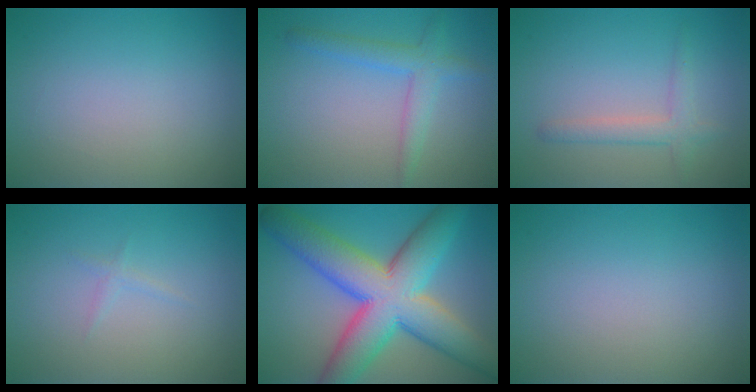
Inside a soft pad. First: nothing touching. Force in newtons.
{"total": 2.8, "press": 2.8, "slide": 0.2}
{"total": 2.1, "press": 2.1, "slide": 0.1}
{"total": 0.7, "press": 0.7, "slide": 0.1}
{"total": 12.5, "press": 12.5, "slide": 0.4}
{"total": 0.0}